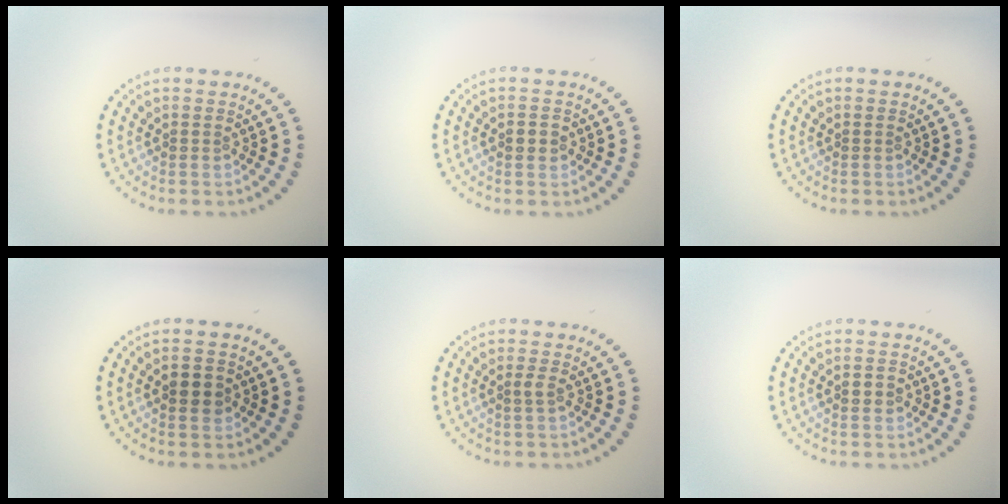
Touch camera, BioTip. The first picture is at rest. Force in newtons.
{"total": 1.2, "press": 1.2, "slide": 0.1}
{"total": 0.0}
{"total": 2.3, "press": 2.2, "slide": 0.1}
{"total": 0.6, "press": 0.5, "slide": 0.3}
{"total": 0.8, "press": 0.8, "slide": 0.2}